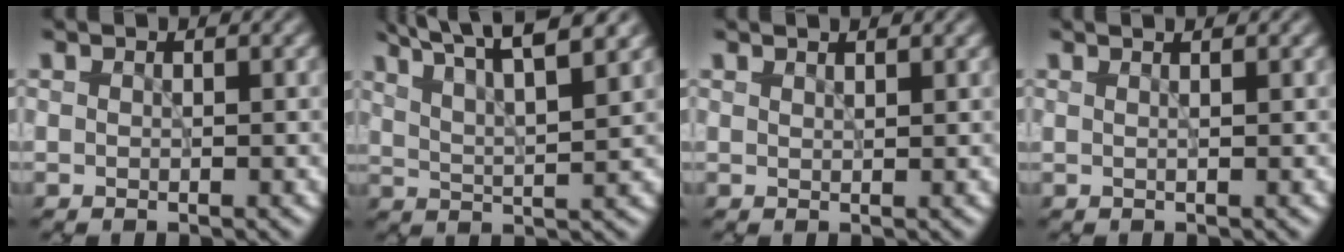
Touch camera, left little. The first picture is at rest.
{"total": 8.8, "force": [6.5, 2.1, 5.6], "torque": [-0.071, 0.020, 0.066]}
{"total": 1.1, "force": [1.0, 0.2, 0.5], "torque": [-0.002, 0.000, 0.012]}
{"total": 2.2, "force": [1.1, 0.9, 1.6], "torque": [-0.007, 0.001, -0.014]}